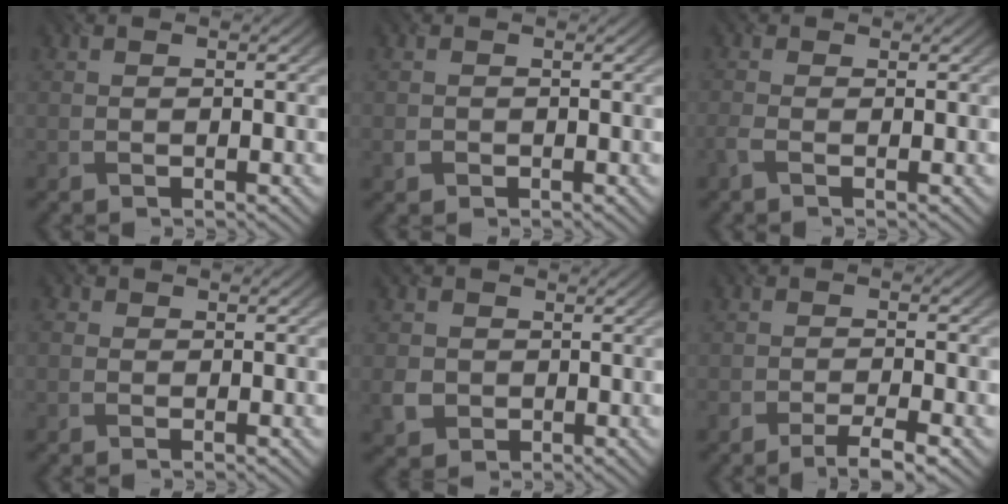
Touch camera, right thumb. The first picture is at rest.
{"total": 0.6, "force": [-0.1, 0.5, -0.2], "torque": [0.002, -0.005, -0.008]}
{"total": 1.4, "force": [-0.8, 0.4, 1.1], "torque": [-0.032, -0.004, -0.022]}
{"total": 0.8, "force": [0.3, 0.7, -0.2], "torque": [0.001, -0.004, 0.000]}
{"total": 3.3, "force": [-0.1, 3.2, 0.9], "torque": [-0.035, -0.008, -0.010]}
{"total": 2.9, "force": [-2.2, 0.4, 1.7], "torque": [-0.034, 0.000, -0.043]}